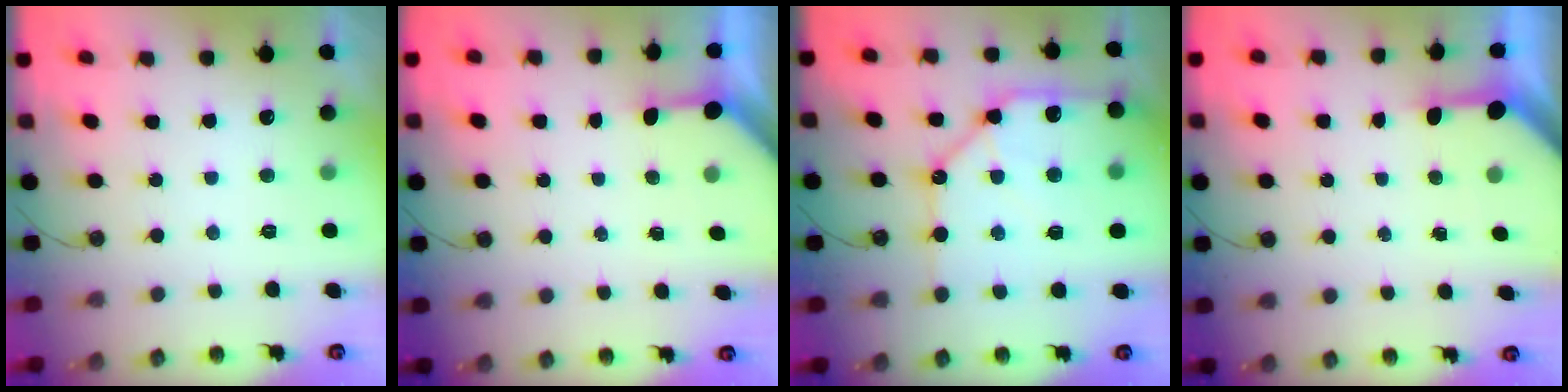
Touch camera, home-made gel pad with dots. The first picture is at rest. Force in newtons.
{"total": 2.8, "press": 2.8, "slide": 0.2}
{"total": 16.3, "press": 16.1, "slide": 2.1}
{"total": 3.4, "press": 3.3, "slide": 0.4}